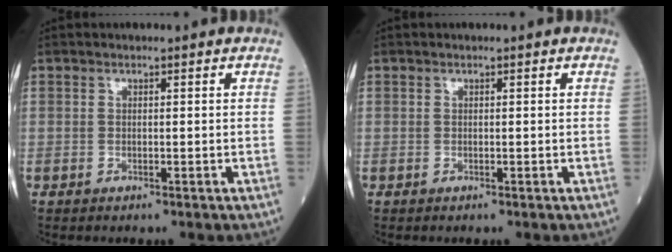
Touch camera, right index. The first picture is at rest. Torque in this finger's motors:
{"motor_torque": [0.01, -0.01, 0.00, 0.00]}